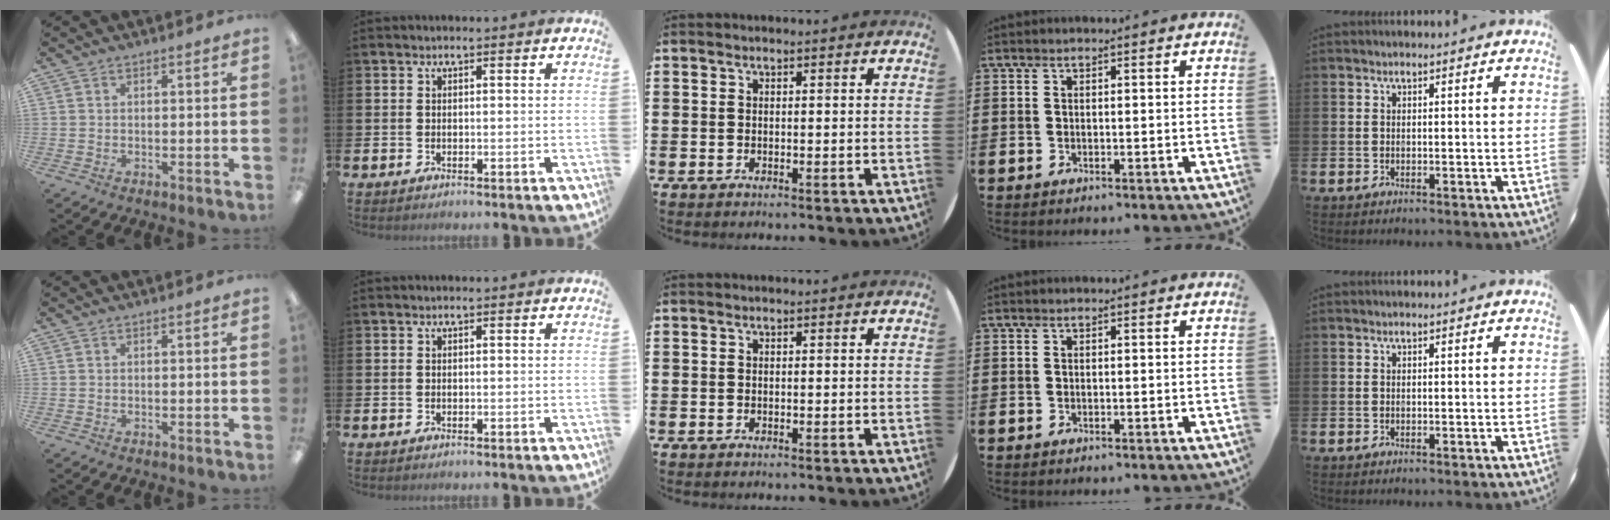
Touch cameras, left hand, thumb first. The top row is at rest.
{}